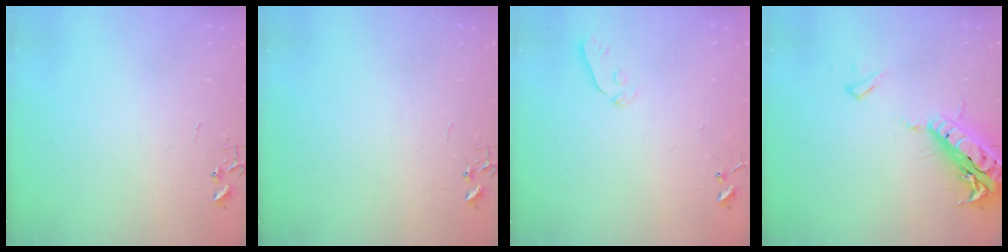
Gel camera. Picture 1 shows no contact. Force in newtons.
{"total": 0.0}
{"total": 4.1, "press": 4.0, "slide": 0.6}
{"total": 19.4, "press": 19.0, "slide": 4.2}